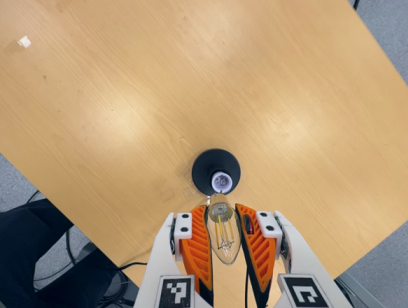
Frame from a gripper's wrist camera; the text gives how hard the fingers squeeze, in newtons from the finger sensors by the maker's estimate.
{"total": 21.7, "left": 23.4, "right": 19.9}